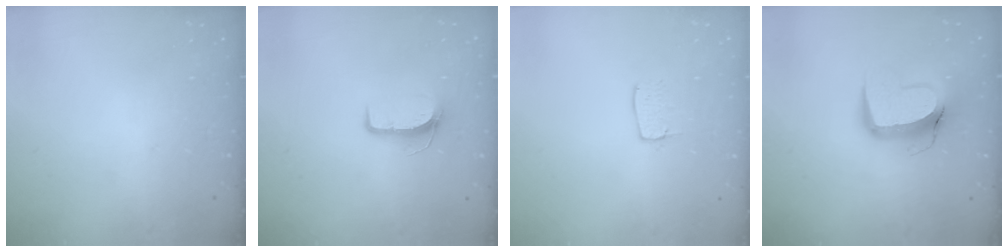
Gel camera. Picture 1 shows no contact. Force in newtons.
{"total": 7.0, "press": 7.0, "slide": 0.6}
{"total": 4.4, "press": 4.4, "slide": 0.3}
{"total": 13.0, "press": 12.9, "slide": 1.7}